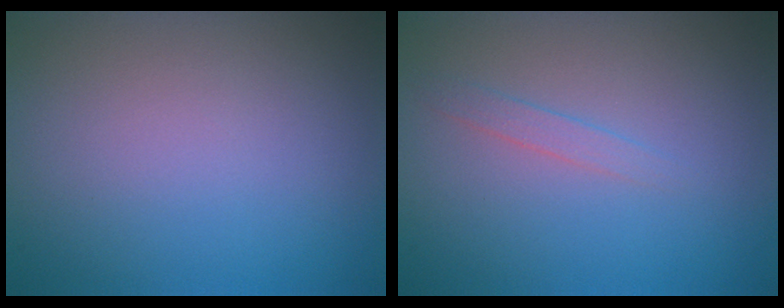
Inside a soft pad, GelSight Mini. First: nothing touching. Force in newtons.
{"total": 1.0, "press": 1.0, "slide": 0.1}